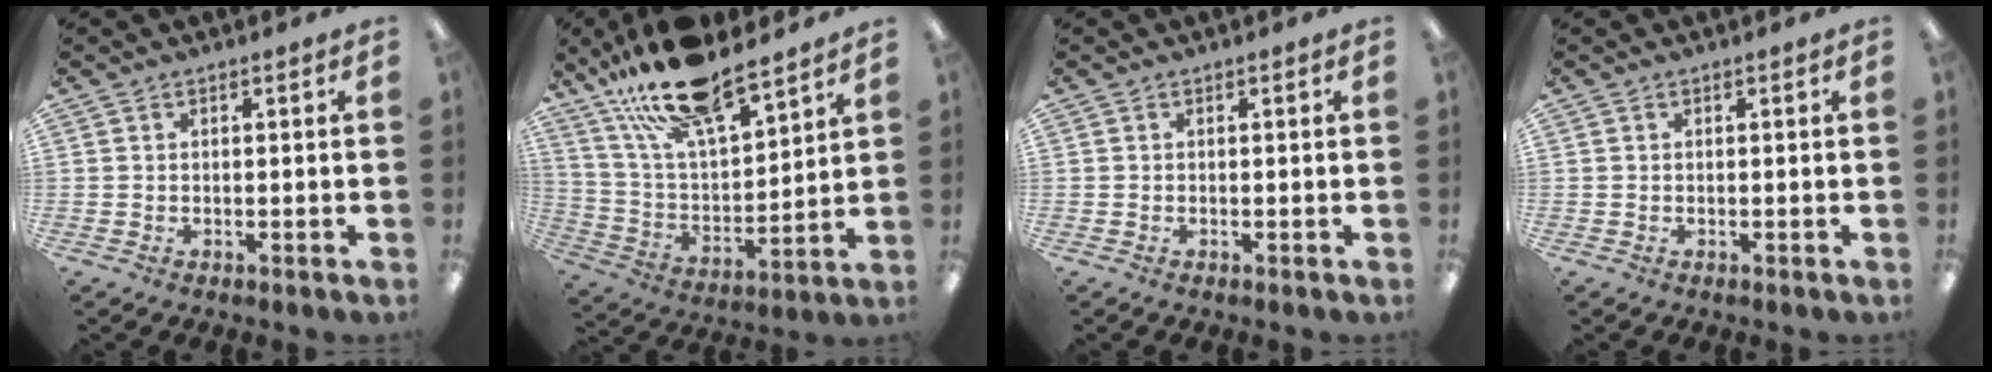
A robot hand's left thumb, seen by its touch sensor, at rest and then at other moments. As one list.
[{"total": 19.9, "force": [16.0, 6.1, 10.1], "torque": [-0.198, -0.091, 0.282]}, {"total": 0.0}, {"total": 0.0}]